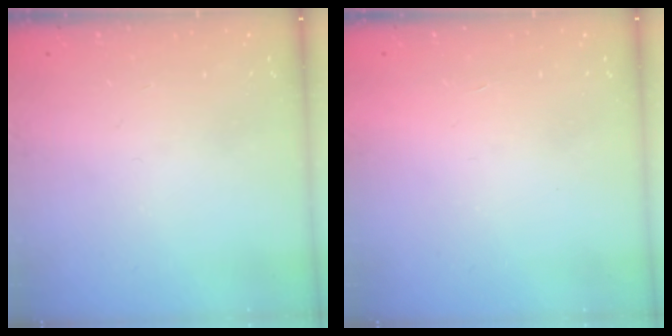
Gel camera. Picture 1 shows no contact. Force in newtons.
{"total": 1.6, "press": 1.6, "slide": 0.1}